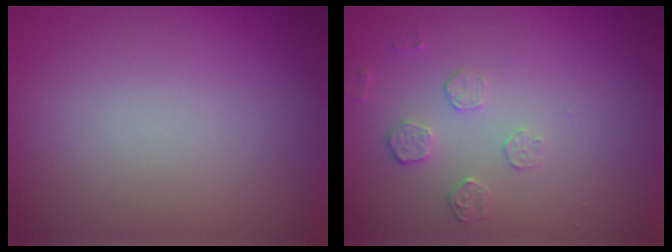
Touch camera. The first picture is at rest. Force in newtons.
{"total": 1.7, "press": 1.0, "slide": 1.4}